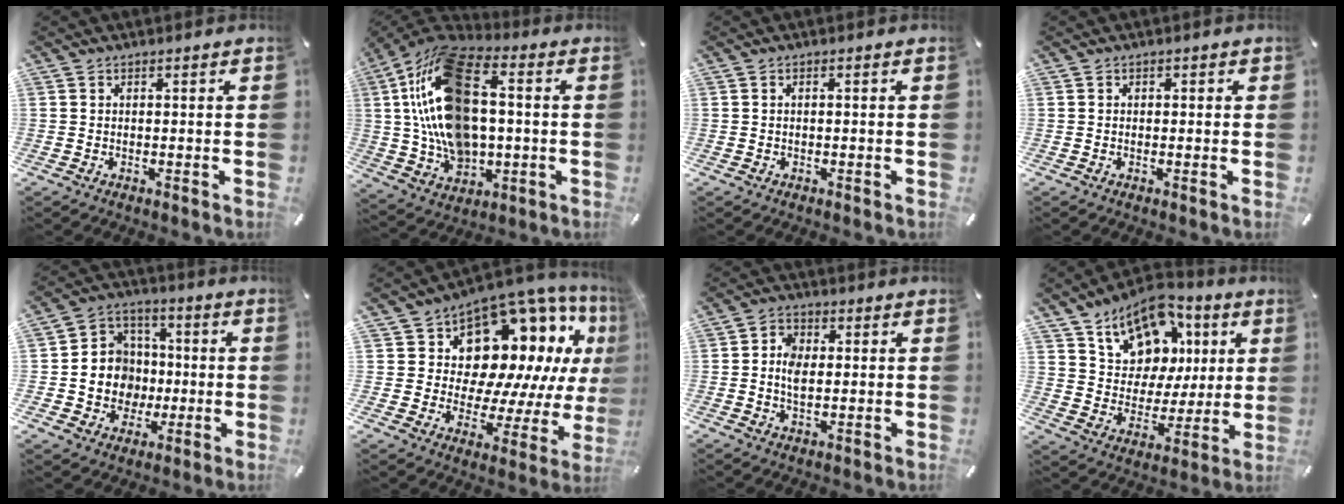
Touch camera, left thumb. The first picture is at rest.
{"total": 21.1, "force": [2.4, 14.3, 15.4], "torque": [-0.329, -0.005, 0.040]}
{"total": 0.7, "force": [-0.2, 0.1, 0.6], "torque": [-0.011, -0.002, -0.003]}
{"total": 0.6, "force": [-0.1, 0.6, 0.0], "torque": [0.001, 0.005, -0.003]}
{"total": 11.0, "force": [-1.6, 10.7, 1.9], "torque": [-0.047, 0.006, -0.019]}
{"total": 17.3, "force": [9.3, 11.4, 9.2], "torque": [-0.126, -0.088, 0.169]}
{"total": 5.1, "force": [0.0, 3.7, 3.5], "torque": [-0.066, 0.006, -0.003]}
{"total": 14.1, "force": [8.3, 10.5, 4.4], "torque": [-0.072, -0.056, 0.157]}